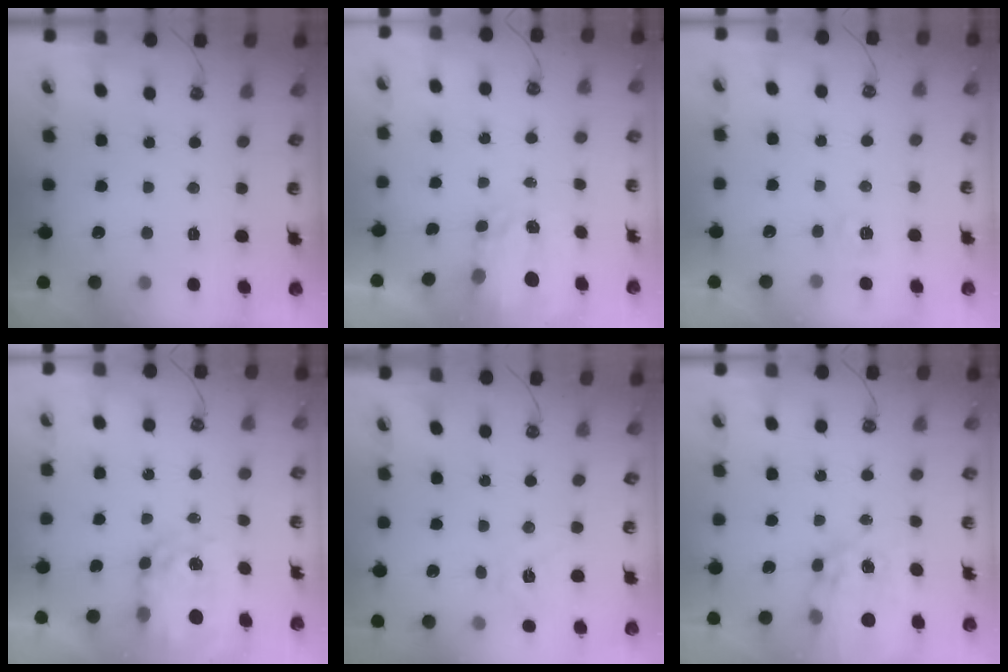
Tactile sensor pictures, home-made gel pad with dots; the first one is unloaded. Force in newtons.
{"total": 3.4, "press": 3.4, "slide": 0.5}
{"total": 2.7, "press": 2.6, "slide": 0.3}
{"total": 9.0, "press": 8.9, "slide": 0.7}
{"total": 9.7, "press": 9.6, "slide": 1.3}
{"total": 15.1, "press": 15.1, "slide": 1.5}